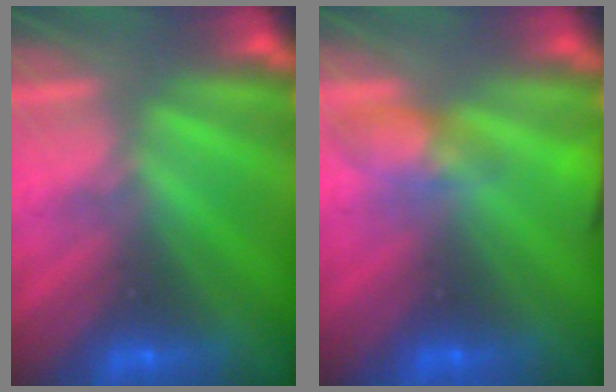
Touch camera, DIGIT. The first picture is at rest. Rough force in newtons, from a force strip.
{"total": 4.7}